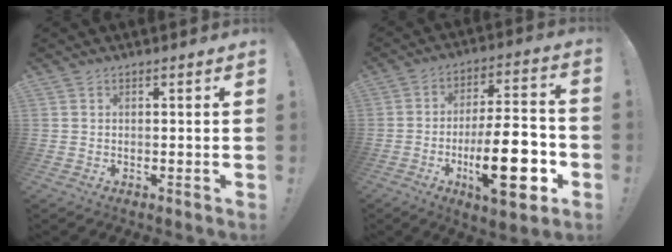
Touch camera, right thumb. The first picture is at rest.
{"total": 21.7, "force": [-6.9, 7.1, 19.3], "torque": [-0.295, 0.020, -0.106]}